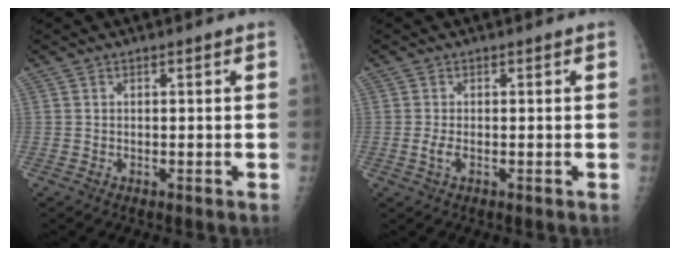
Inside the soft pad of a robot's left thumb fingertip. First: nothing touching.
{"total": 1.4, "force": [-0.2, 0.6, 1.3], "torque": [-0.026, -0.001, -0.002]}